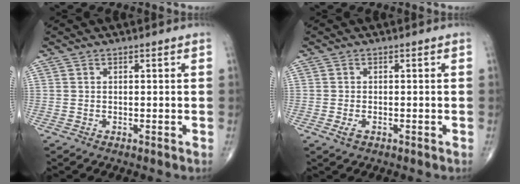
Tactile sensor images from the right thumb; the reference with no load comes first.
{"total": 1.8, "force": [-0.7, 1.0, 1.3], "torque": [-0.029, 0.000, -0.013]}